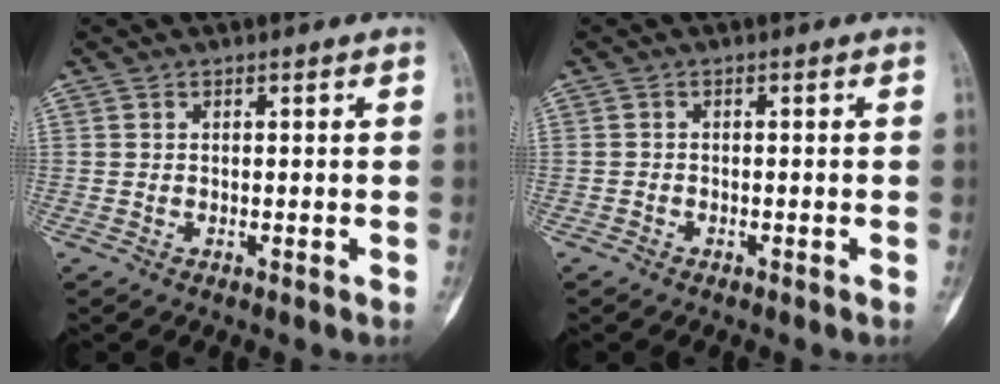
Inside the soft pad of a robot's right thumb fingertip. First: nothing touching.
{"total": 0.7, "force": [-0.5, 0.5, -0.2], "torque": [0.001, 0.003, -0.014]}